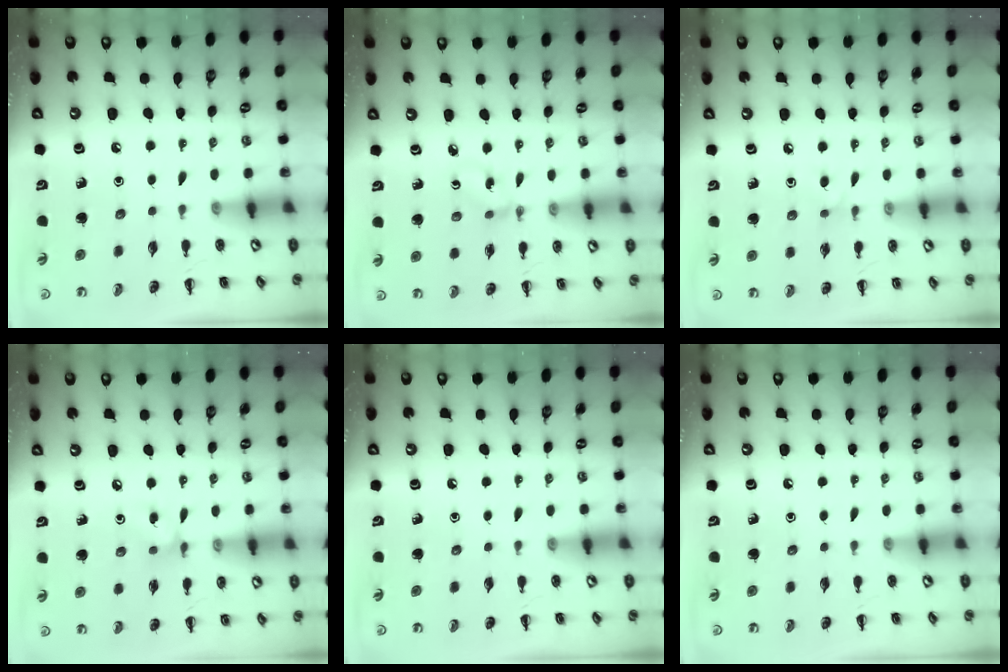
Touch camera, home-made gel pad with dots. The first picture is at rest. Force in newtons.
{"total": 1.6, "press": 1.4, "slide": 0.6}
{"total": 4.6, "press": 4.3, "slide": 1.5}
{"total": 5.3, "press": 5.2, "slide": 1.1}
{"total": 0.0}
{"total": 0.0}